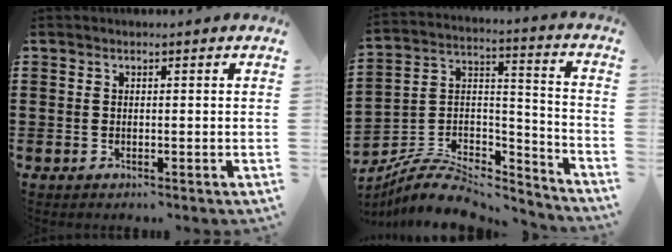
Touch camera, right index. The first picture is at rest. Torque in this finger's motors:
{"motor_torque": [-0.22, 0.25, 0.00, -0.09]}